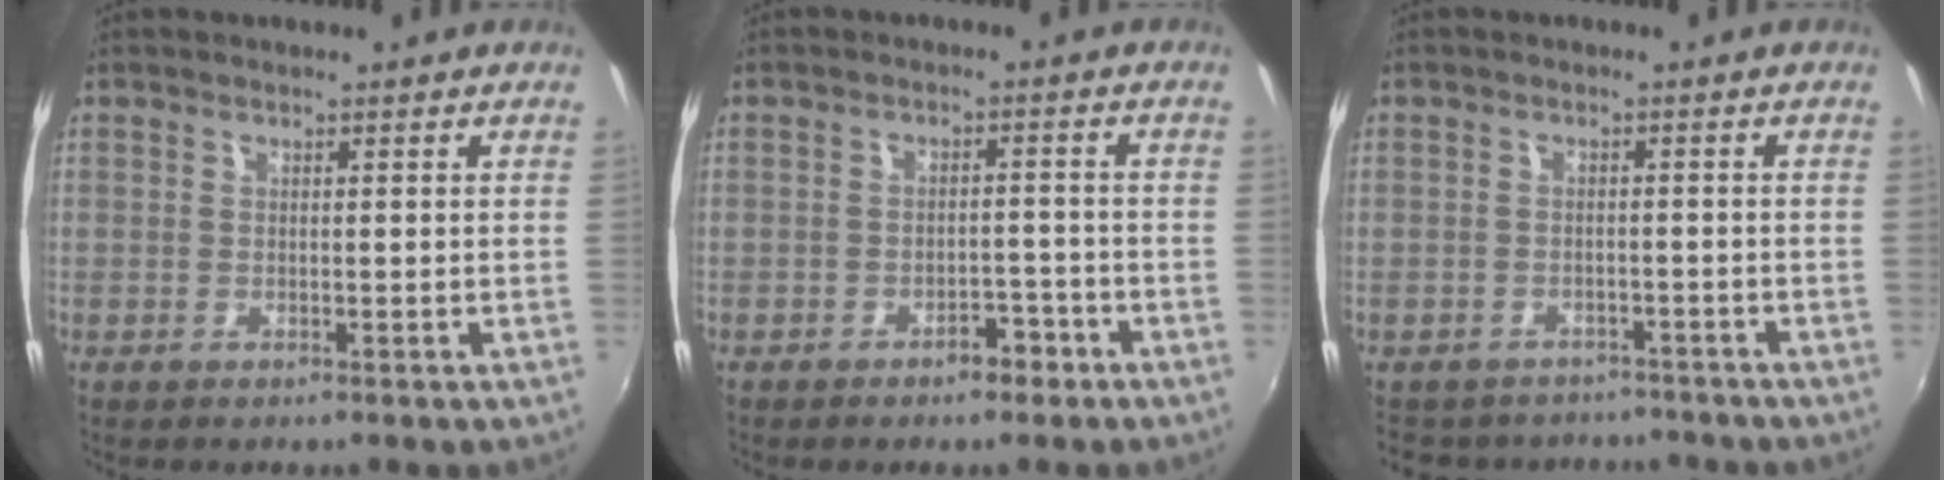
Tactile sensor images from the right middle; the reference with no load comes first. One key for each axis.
{"total": 3.6, "fx": -2.6, "fy": 1.9, "fz": 1.7, "tx": -0.037, "ty": 0.003, "tz": -0.030}
{"total": 7.7, "fx": -6.4, "fy": 4.1, "fz": 1.3, "tx": -0.034, "ty": 0.014, "tz": -0.089}